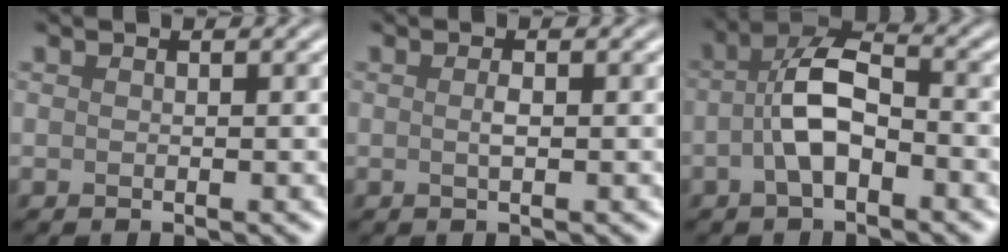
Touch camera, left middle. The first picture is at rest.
{"total": 0.9, "force": [0.0, 0.2, 0.9], "torque": [-0.018, 0.000, 0.001]}
{"total": 5.3, "force": [-1.3, 2.6, 4.5], "torque": [-0.088, 0.011, -0.032]}